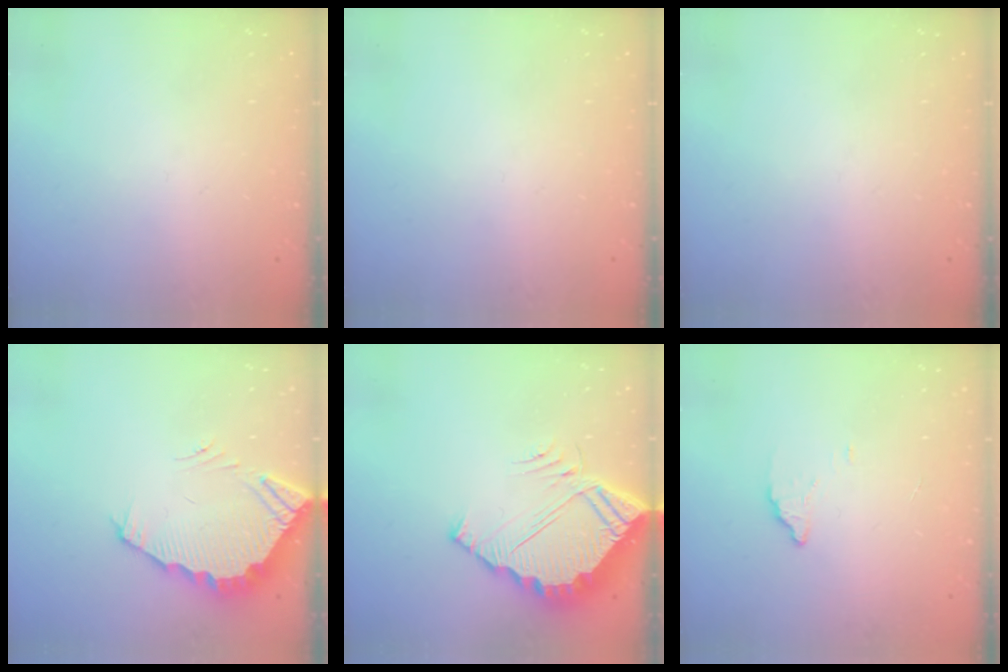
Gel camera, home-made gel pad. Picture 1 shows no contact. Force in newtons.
{"total": 0.0}
{"total": 0.0}
{"total": 4.1, "press": 4.1, "slide": 0.2}
{"total": 7.5, "press": 7.5, "slide": 0.6}
{"total": 2.4, "press": 2.4, "slide": 0.1}